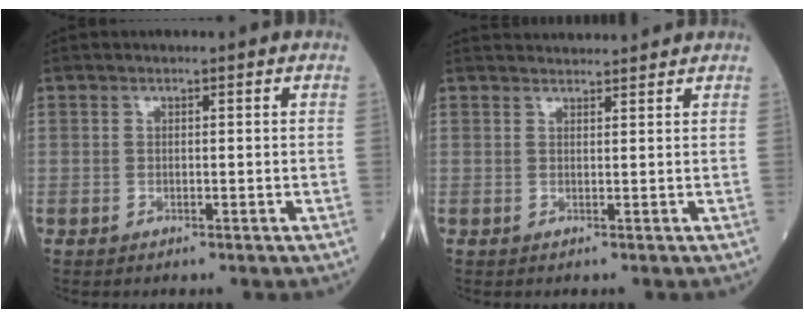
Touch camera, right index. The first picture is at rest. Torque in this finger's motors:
{"motor_torque": [0.04, 0.26, -0.07, -0.07]}